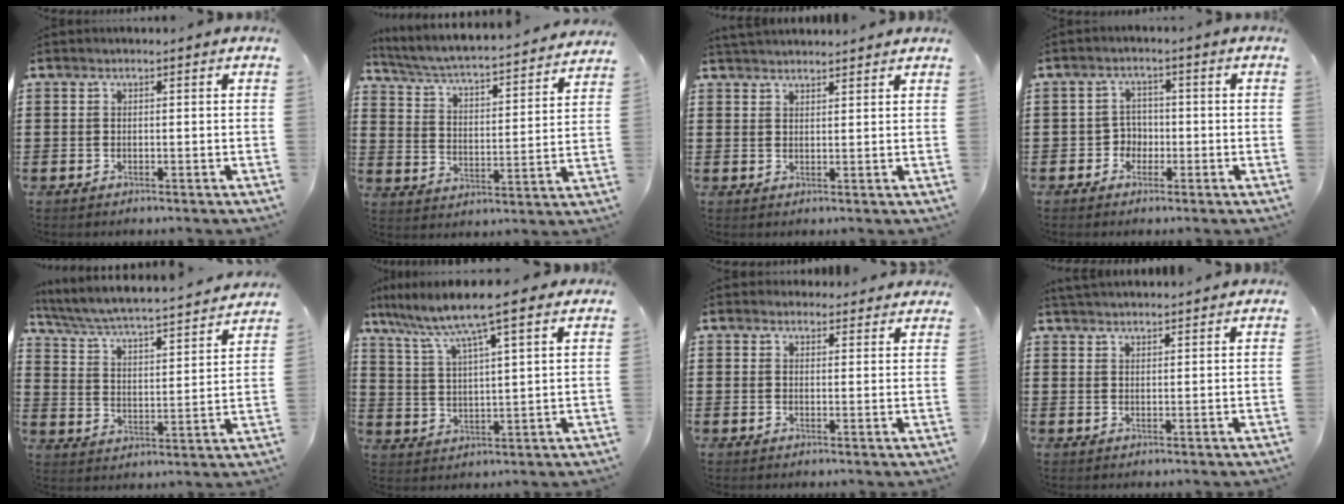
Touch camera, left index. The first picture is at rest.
{"total": 3.6, "force": [3.3, -0.2, 1.4], "torque": [-0.047, -0.036, 0.045]}
{"total": 2.2, "force": [2.2, 0.1, 0.0], "torque": [-0.006, -0.001, 0.042]}
{"total": 2.9, "force": [-1.2, 2.5, 0.7], "torque": [-0.024, 0.005, -0.029]}
{"total": 3.9, "force": [3.5, -0.2, 1.6], "torque": [-0.051, -0.038, 0.048]}
{"total": 8.0, "force": [6.3, 0.2, 4.9], "torque": [-0.119, -0.031, 0.103]}
{"total": 2.6, "force": [2.5, 0.7, 0.3], "torque": [-0.004, -0.006, 0.045]}
{"total": 2.3, "force": [2.3, 0.1, 0.1], "torque": [-0.008, -0.002, 0.044]}